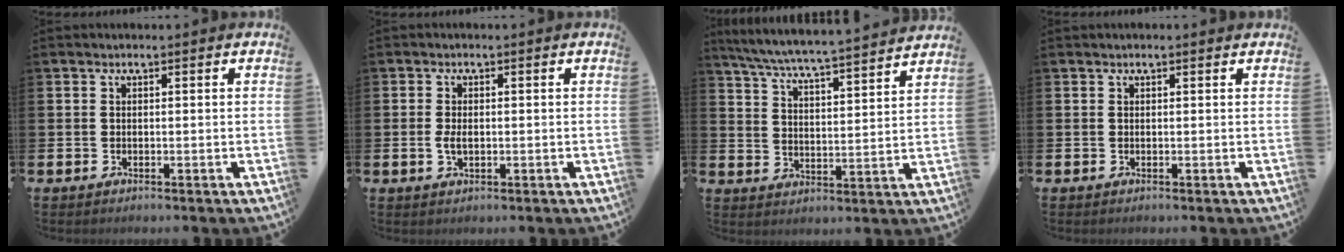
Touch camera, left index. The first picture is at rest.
{"total": 2.1, "force": [-0.2, 1.2, 1.7], "torque": [-0.031, 0.003, -0.005]}
{"total": 6.7, "force": [6.4, -0.2, 1.8], "torque": [-0.064, -0.050, 0.110]}
{"total": 0.0}